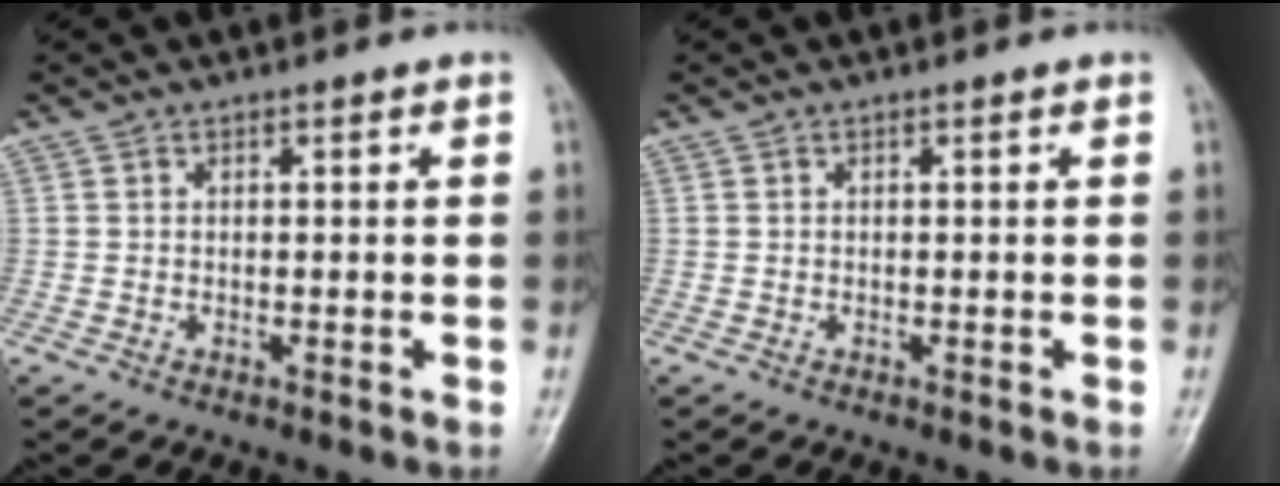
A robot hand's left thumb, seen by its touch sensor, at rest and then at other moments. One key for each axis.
{"total": 0.0}